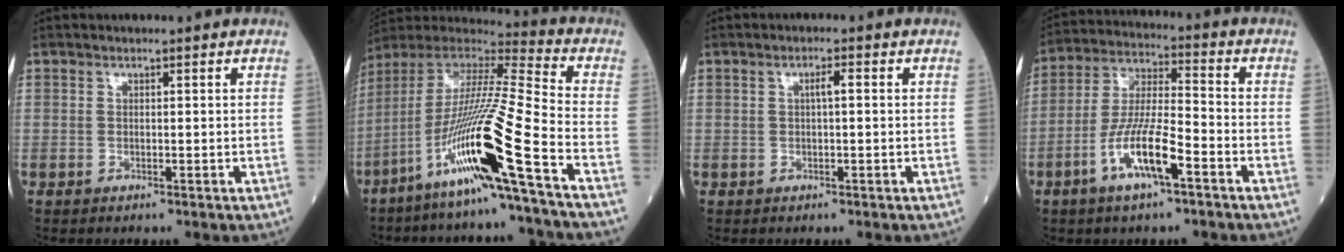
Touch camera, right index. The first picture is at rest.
{"total": 19.7, "force": [-9.4, -1.4, 17.3], "torque": [-0.358, -0.035, -0.186]}
{"total": 1.9, "force": [0.3, 0.3, 1.8], "torque": [-0.031, 0.005, 0.004]}
{"total": 10.9, "force": [-5.0, 1.8, 9.5], "torque": [-0.190, -0.002, -0.096]}